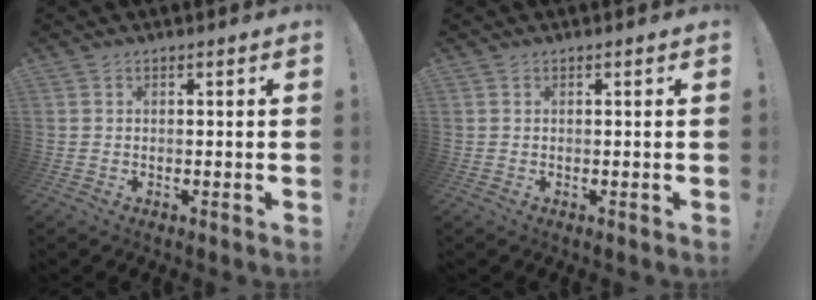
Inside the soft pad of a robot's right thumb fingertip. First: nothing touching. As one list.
[{"total": 0.0}]